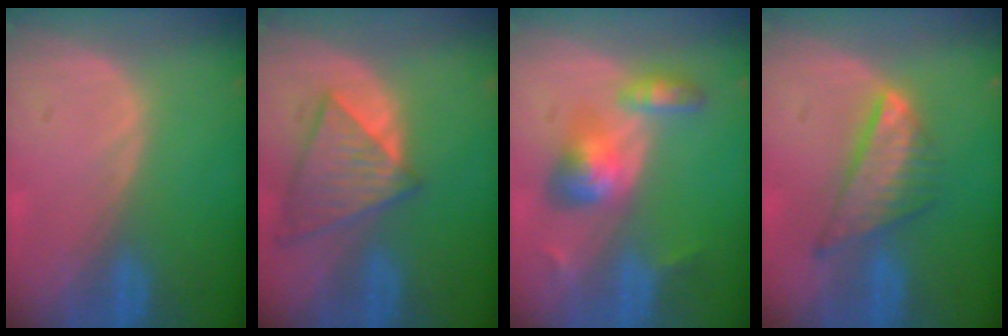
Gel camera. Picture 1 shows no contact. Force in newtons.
{"total": 7.9, "press": 7.1, "slide": 3.4}
{"total": 6.2, "press": 6.0, "slide": 1.5}
{"total": 7.4, "press": 6.5, "slide": 3.5}